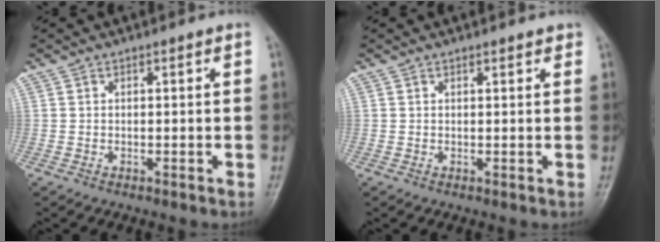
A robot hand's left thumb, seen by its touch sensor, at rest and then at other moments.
{"total": 1.1, "force": [0.9, 0.3, 0.6], "torque": [-0.006, -0.003, 0.009]}